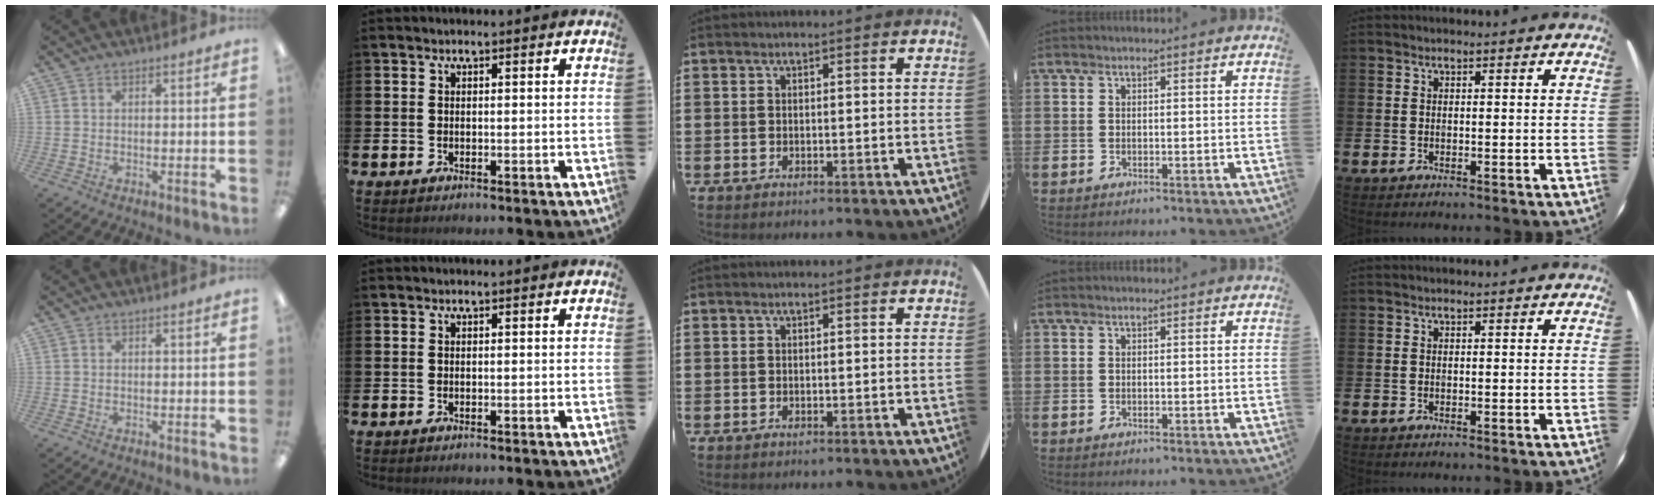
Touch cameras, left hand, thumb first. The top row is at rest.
{}